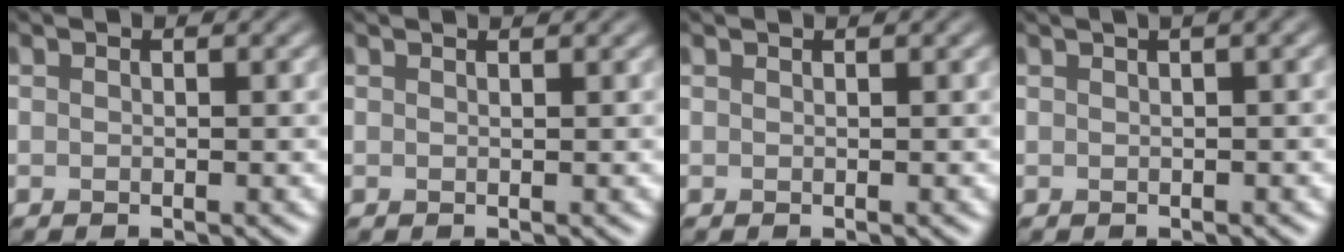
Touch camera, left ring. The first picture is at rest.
{"total": 1.3, "force": [1.2, 0.3, 0.5], "torque": [-0.005, -0.001, 0.005]}
{"total": 0.7, "force": [0.5, 0.2, 0.4], "torque": [-0.002, 0.003, 0.003]}
{"total": 5.3, "force": [2.3, 2.4, 4.1], "torque": [-0.026, 0.041, 0.007]}